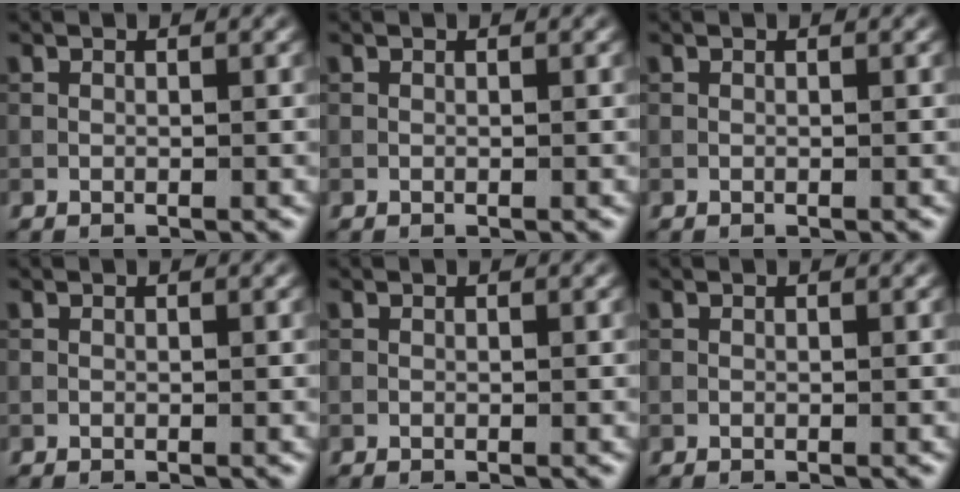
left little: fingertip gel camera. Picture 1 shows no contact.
{"total": 0.0}
{"total": 0.0}
{"total": 0.0}
{"total": 0.0}
{"total": 0.0}